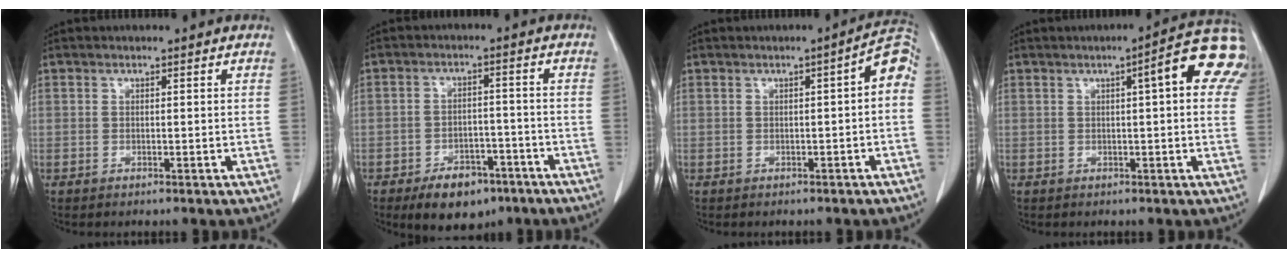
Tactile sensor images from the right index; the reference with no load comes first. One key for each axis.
{"total": 7.8, "fx": -5.1, "fy": 4.2, "fz": 4.2, "tx": -0.066, "ty": 0.002, "tz": -0.076}
{"total": 4.4, "fx": -0.2, "fy": 0.8, "fz": 4.3, "tx": -0.050, "ty": 0.016, "tz": -0.009}
{"total": 9.7, "fx": 3.1, "fy": 1.4, "fz": 9.0, "tx": -0.105, "ty": 0.025, "tz": 0.026}